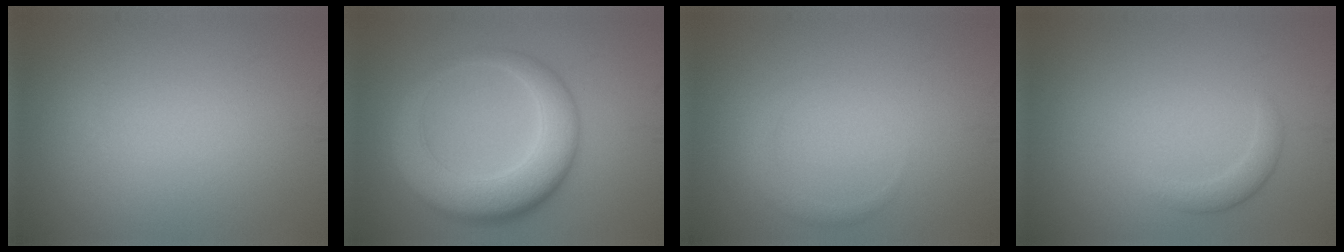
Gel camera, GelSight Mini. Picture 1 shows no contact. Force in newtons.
{"total": 7.7, "press": 7.7, "slide": 0.3}
{"total": 1.2, "press": 1.2, "slide": 0.0}
{"total": 1.5, "press": 1.5, "slide": 0.1}